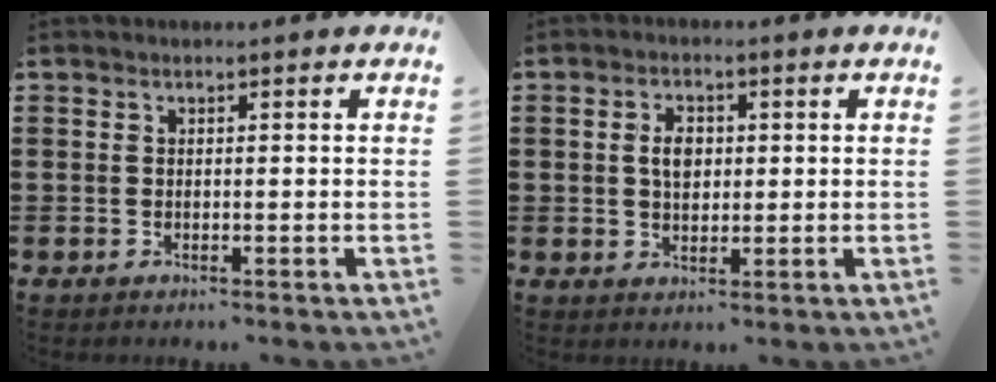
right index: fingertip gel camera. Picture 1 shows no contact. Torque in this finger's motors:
{"motor_torque": [0.51, 0.46, 0.25, 0.10]}